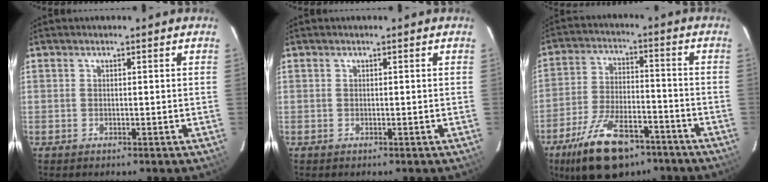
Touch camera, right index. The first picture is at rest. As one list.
[{"total": 0.0}, {"total": 16.9, "force": [-11.4, 7.5, 10.0], "torque": [-0.202, -0.014, -0.186]}]